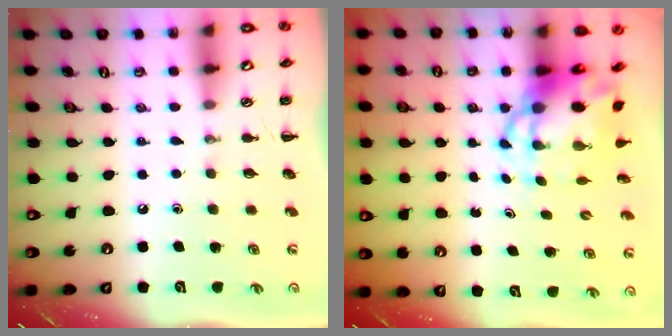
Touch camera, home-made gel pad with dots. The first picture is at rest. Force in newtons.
{"total": 7.3, "press": 7.0, "slide": 1.9}